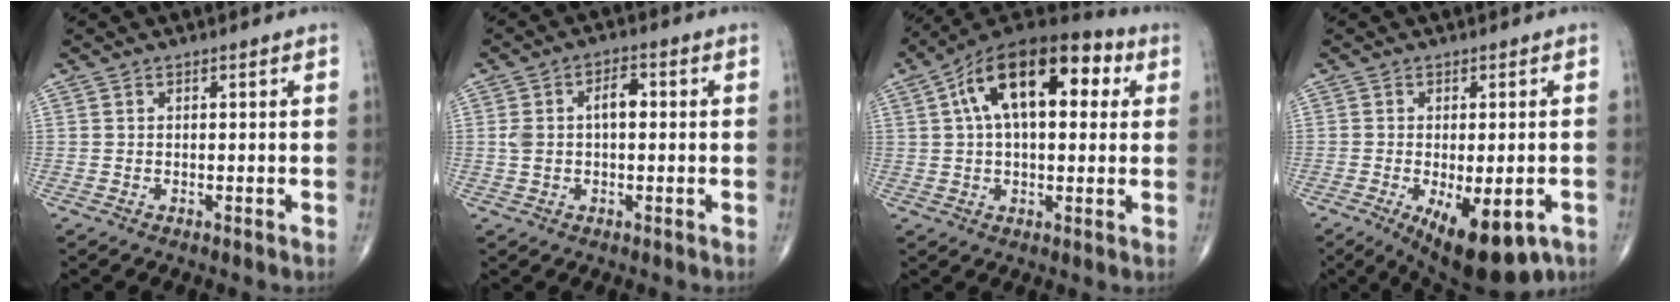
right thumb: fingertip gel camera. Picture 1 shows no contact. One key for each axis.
{"total": 6.2, "fx": 0.6, "fy": 3.4, "fz": 5.1, "tx": -0.101, "ty": 0.023, "tz": 0.011}
{"total": 19.5, "fx": 5.5, "fy": 10.0, "fz": 15.8, "tx": -0.241, "ty": 0.032, "tz": 0.078}
{"total": 13.0, "fx": -5.7, "fy": 5.4, "fz": 10.4, "tx": -0.138, "ty": -0.005, "tz": -0.071}